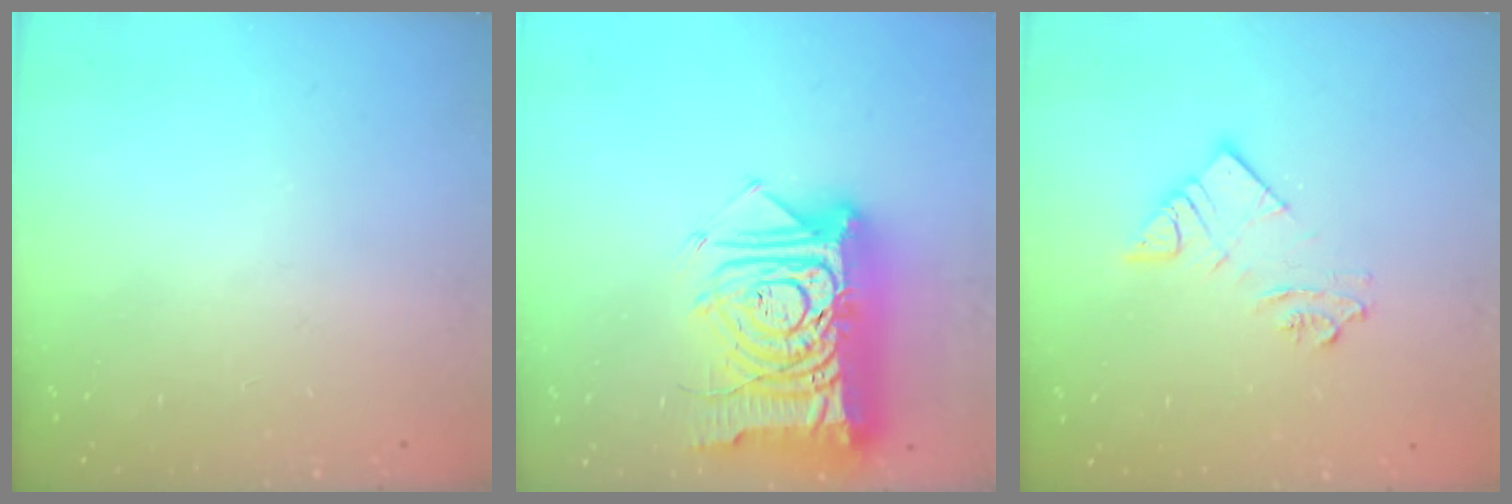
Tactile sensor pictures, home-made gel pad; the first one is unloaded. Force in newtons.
{"total": 24.5, "press": 24.3, "slide": 2.7}
{"total": 6.1, "press": 6.1, "slide": 0.4}